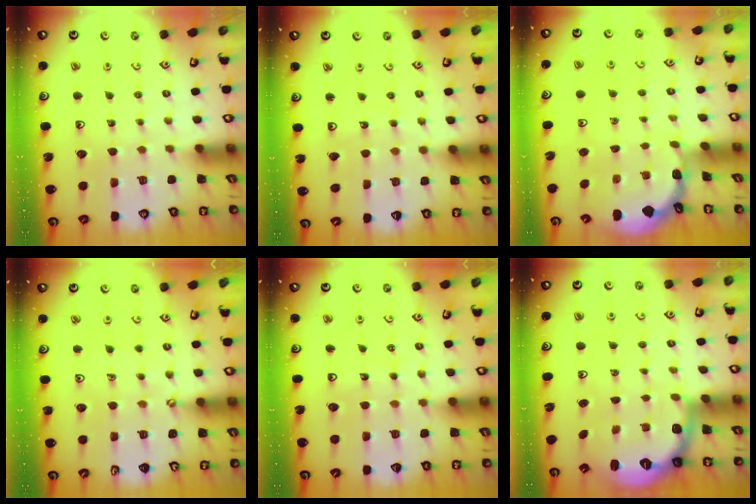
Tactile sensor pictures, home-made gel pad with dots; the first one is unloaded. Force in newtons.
{"total": 3.0, "press": 3.0, "slide": 0.2}
{"total": 0.7, "press": 0.7, "slide": 0.1}
{"total": 1.9, "press": 1.9, "slide": 0.1}
{"total": 5.3, "press": 4.9, "slide": 2.0}
{"total": 2.7, "press": 1.6, "slide": 2.1}